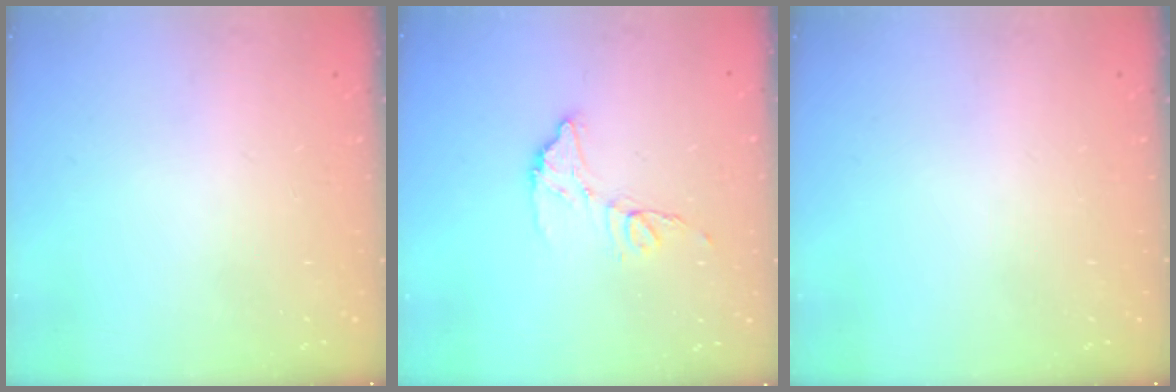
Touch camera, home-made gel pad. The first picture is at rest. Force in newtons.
{"total": 10.1, "press": 10.1, "slide": 0.8}
{"total": 0.0}